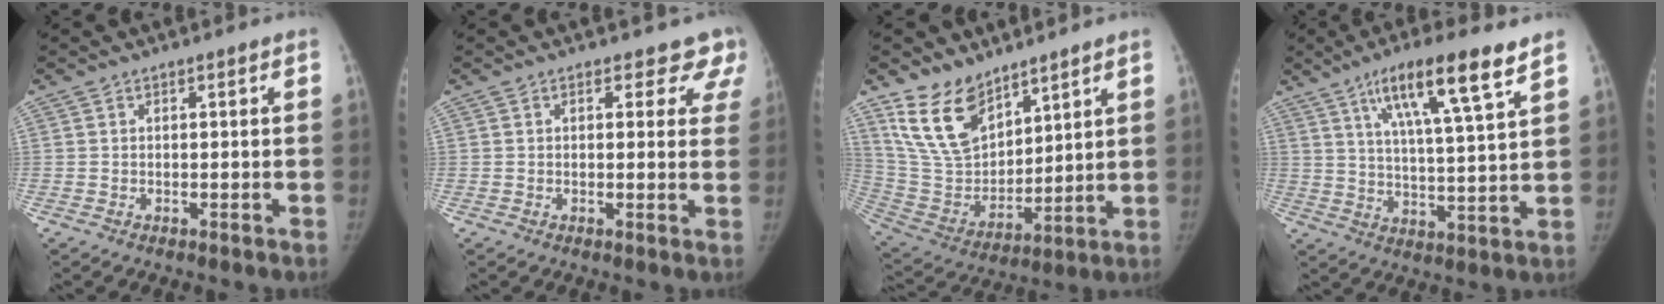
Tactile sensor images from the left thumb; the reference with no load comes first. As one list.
[{"total": 5.7, "force": [4.9, 2.9, 0.5], "torque": [0.048, -0.017, 0.029]}, {"total": 15.1, "force": [10.4, 8.4, 7.0], "torque": [-0.096, -0.058, 0.221]}, {"total": 16.0, "force": [8.9, 2.2, 13.2], "torque": [-0.221, -0.029, 0.153]}]